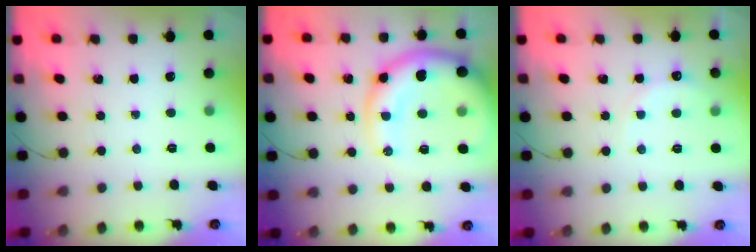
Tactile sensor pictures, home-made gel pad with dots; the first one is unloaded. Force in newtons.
{"total": 13.9, "press": 13.3, "slide": 3.9}
{"total": 6.1, "press": 5.9, "slide": 1.5}